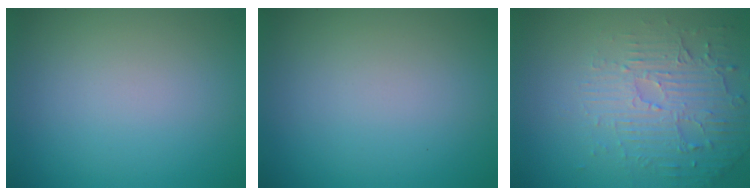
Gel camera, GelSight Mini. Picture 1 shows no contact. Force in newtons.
{"total": 0.0}
{"total": 4.6, "press": 3.6, "slide": 2.8}